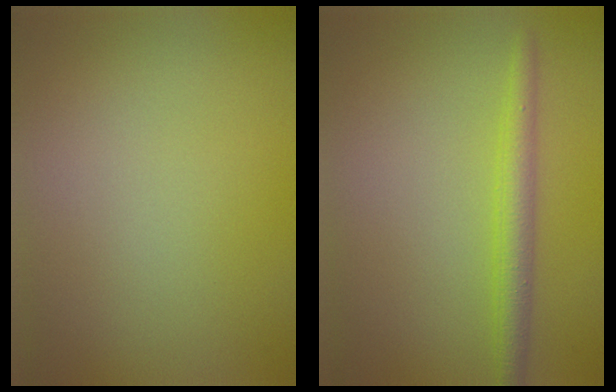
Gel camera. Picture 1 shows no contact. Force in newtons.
{"total": 2.7, "press": 2.7, "slide": 0.1}